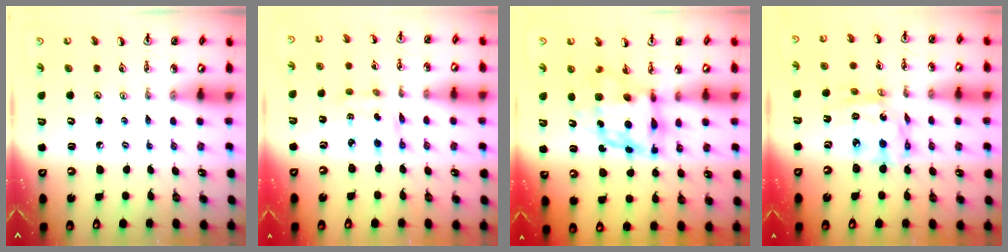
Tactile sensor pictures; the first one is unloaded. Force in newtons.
{"total": 2.9, "press": 2.9, "slide": 0.2}
{"total": 8.0, "press": 8.0, "slide": 0.7}
{"total": 12.2, "press": 12.1, "slide": 1.6}